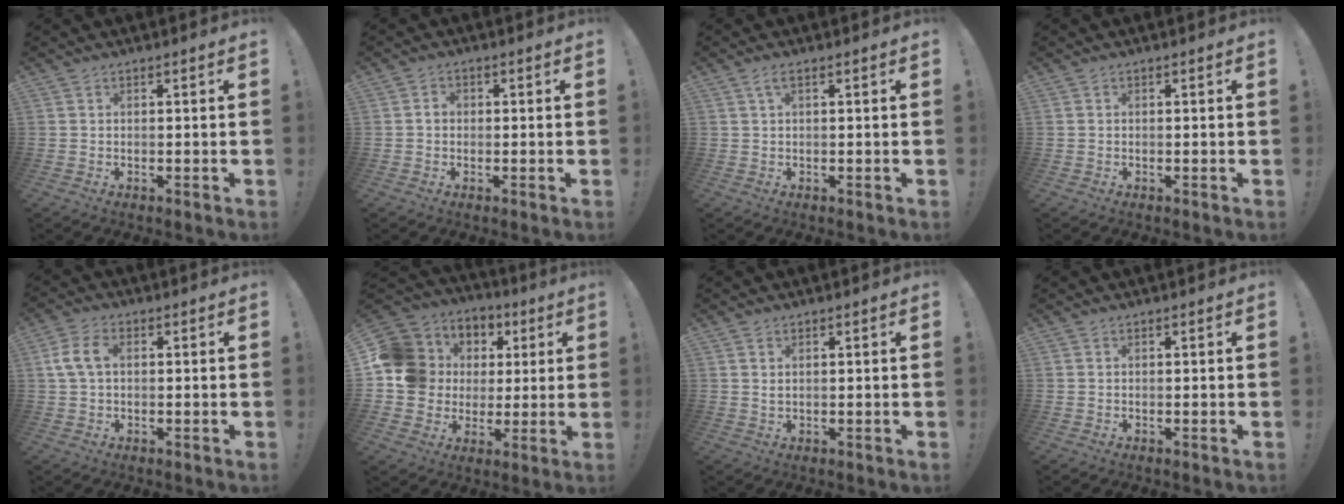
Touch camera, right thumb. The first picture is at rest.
{"total": 2.0, "force": [-0.4, 1.5, 1.2], "torque": [-0.018, 0.006, -0.008]}
{"total": 2.0, "force": [0.6, 0.3, 1.9], "torque": [-0.047, 0.003, 0.011]}
{"total": 0.0}
{"total": 7.4, "force": [1.1, 4.7, 5.6], "torque": [-0.112, 0.009, 0.022]}
{"total": 14.3, "force": [2.5, 13.3, 4.7], "torque": [-0.073, -0.002, 0.080]}
{"total": 1.3, "force": [0.8, 0.5, 0.9], "torque": [-0.011, -0.003, 0.014]}
{"total": 0.0}